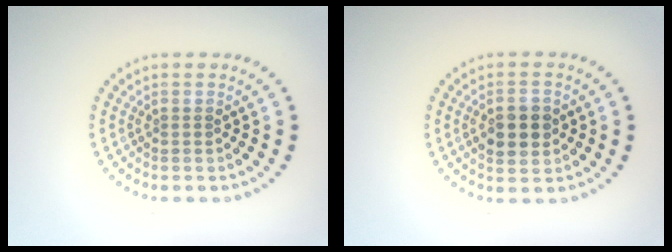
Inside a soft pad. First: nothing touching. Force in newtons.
{"total": 3.3, "press": 3.3, "slide": 0.2}